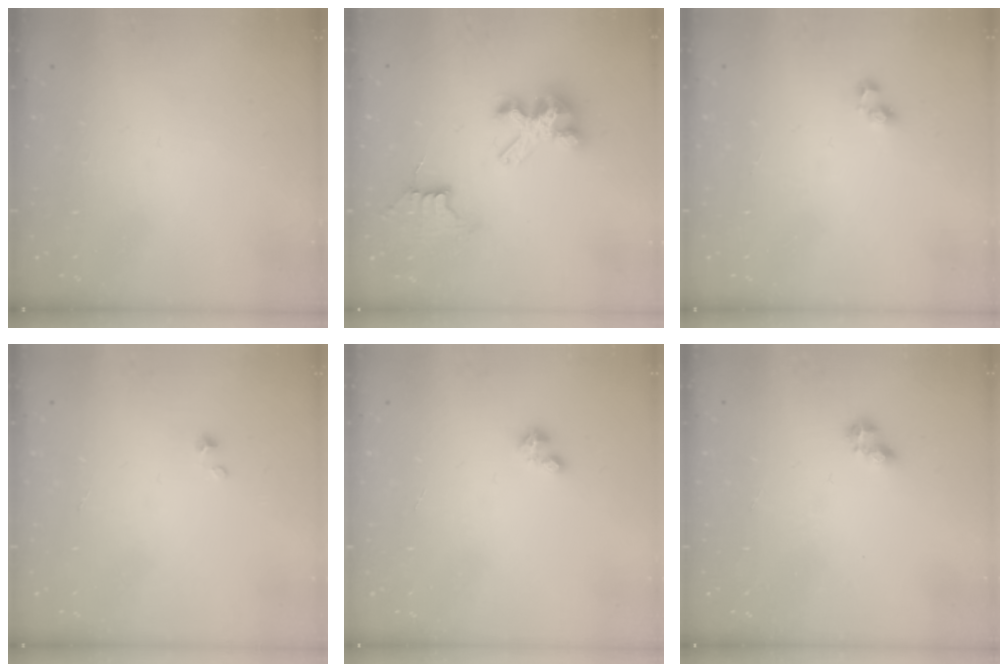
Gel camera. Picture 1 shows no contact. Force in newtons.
{"total": 7.8, "press": 7.8, "slide": 0.6}
{"total": 4.0, "press": 3.7, "slide": 1.6}
{"total": 0.0}
{"total": 0.9, "press": 0.9, "slide": 0.3}
{"total": 2.7, "press": 2.7, "slide": 0.4}